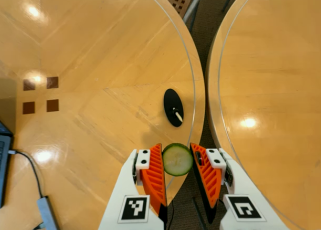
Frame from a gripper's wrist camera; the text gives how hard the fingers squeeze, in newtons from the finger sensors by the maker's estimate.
{"total": 7.5, "left": 7.2, "right": 7.9}